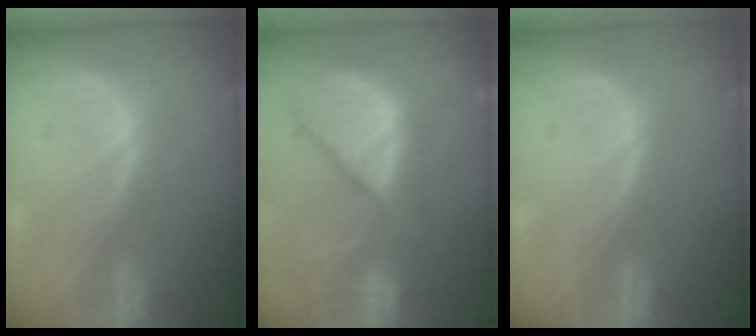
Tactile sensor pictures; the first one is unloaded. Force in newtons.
{"total": 12.5, "press": 10.7, "slide": 6.5}
{"total": 0.0}